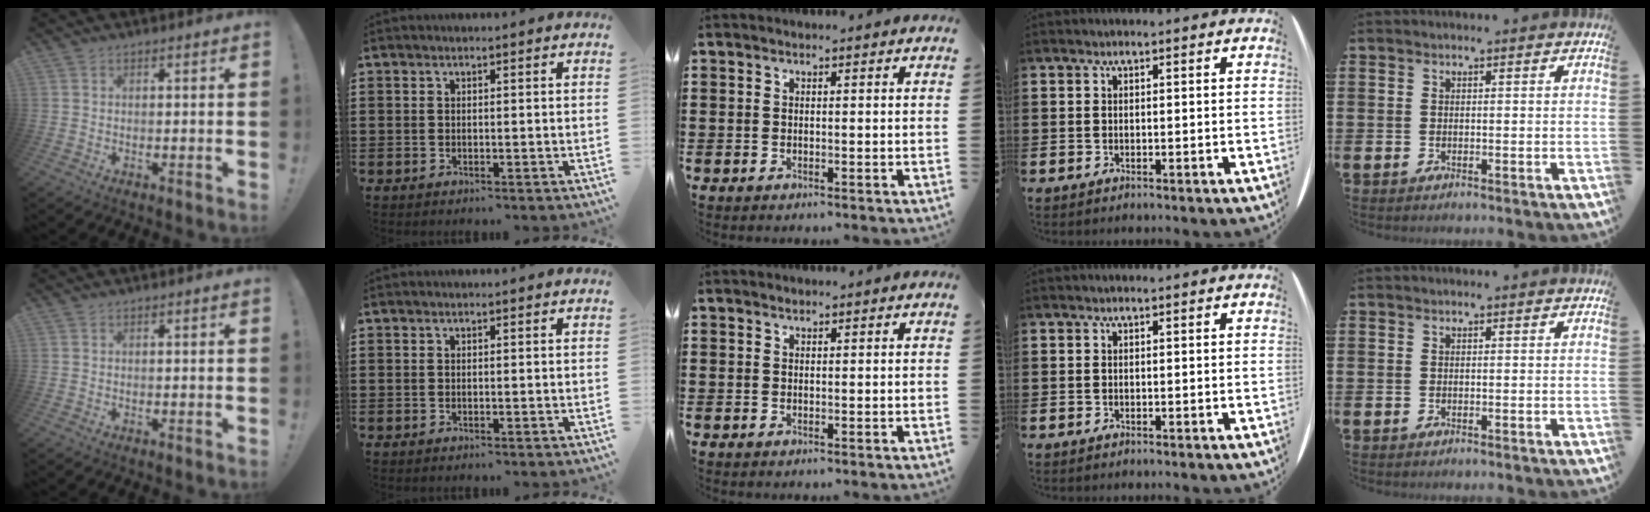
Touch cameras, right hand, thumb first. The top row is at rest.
{"middle": {"total": 0.5, "force": [0.5, 0.2, -0.1], "torque": [0.000, -0.002, 0.009]}}